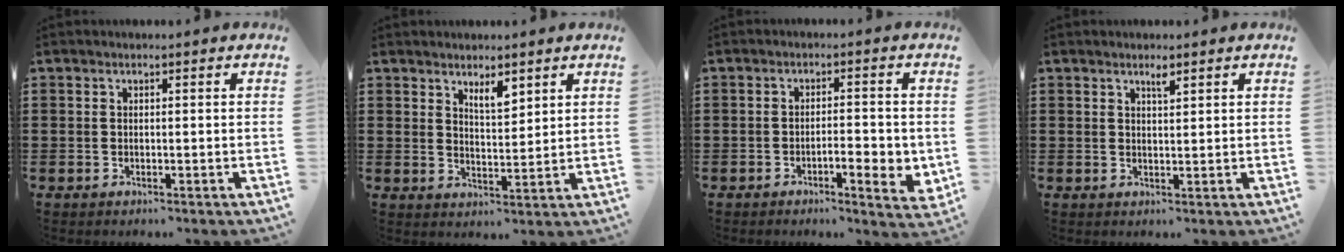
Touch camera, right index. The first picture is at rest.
{"total": 3.5, "force": [2.8, 1.1, 1.7], "torque": [-0.030, -0.004, 0.049]}
{"total": 4.5, "force": [-1.5, 1.5, 4.0], "torque": [-0.056, 0.001, -0.027]}
{"total": 1.5, "force": [1.2, 0.3, 1.0], "torque": [-0.013, -0.001, 0.018]}